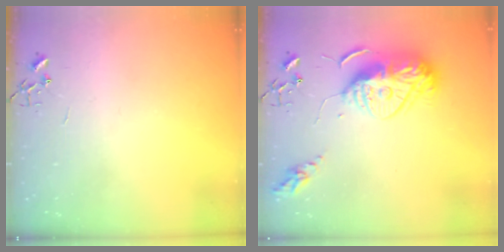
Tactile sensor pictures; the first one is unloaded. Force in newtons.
{"total": 14.7, "press": 14.6, "slide": 1.3}